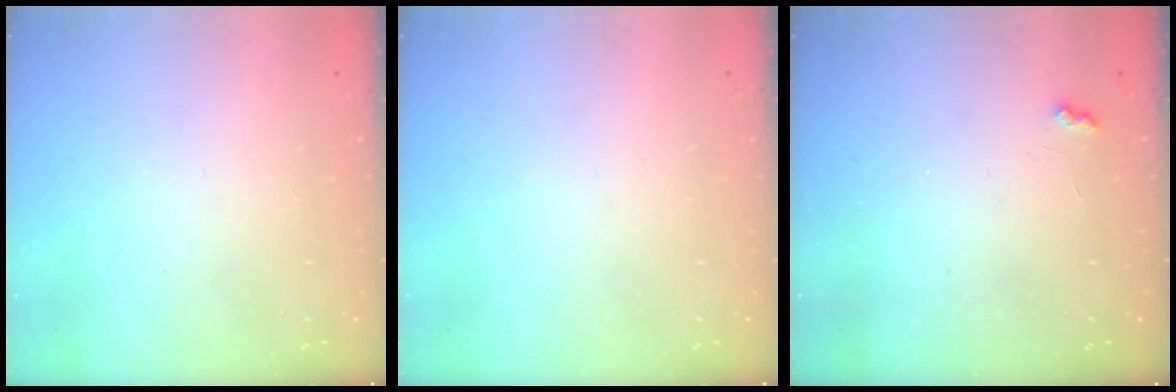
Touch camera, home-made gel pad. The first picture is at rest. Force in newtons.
{"total": 0.0}
{"total": 3.8, "press": 3.8, "slide": 0.6}